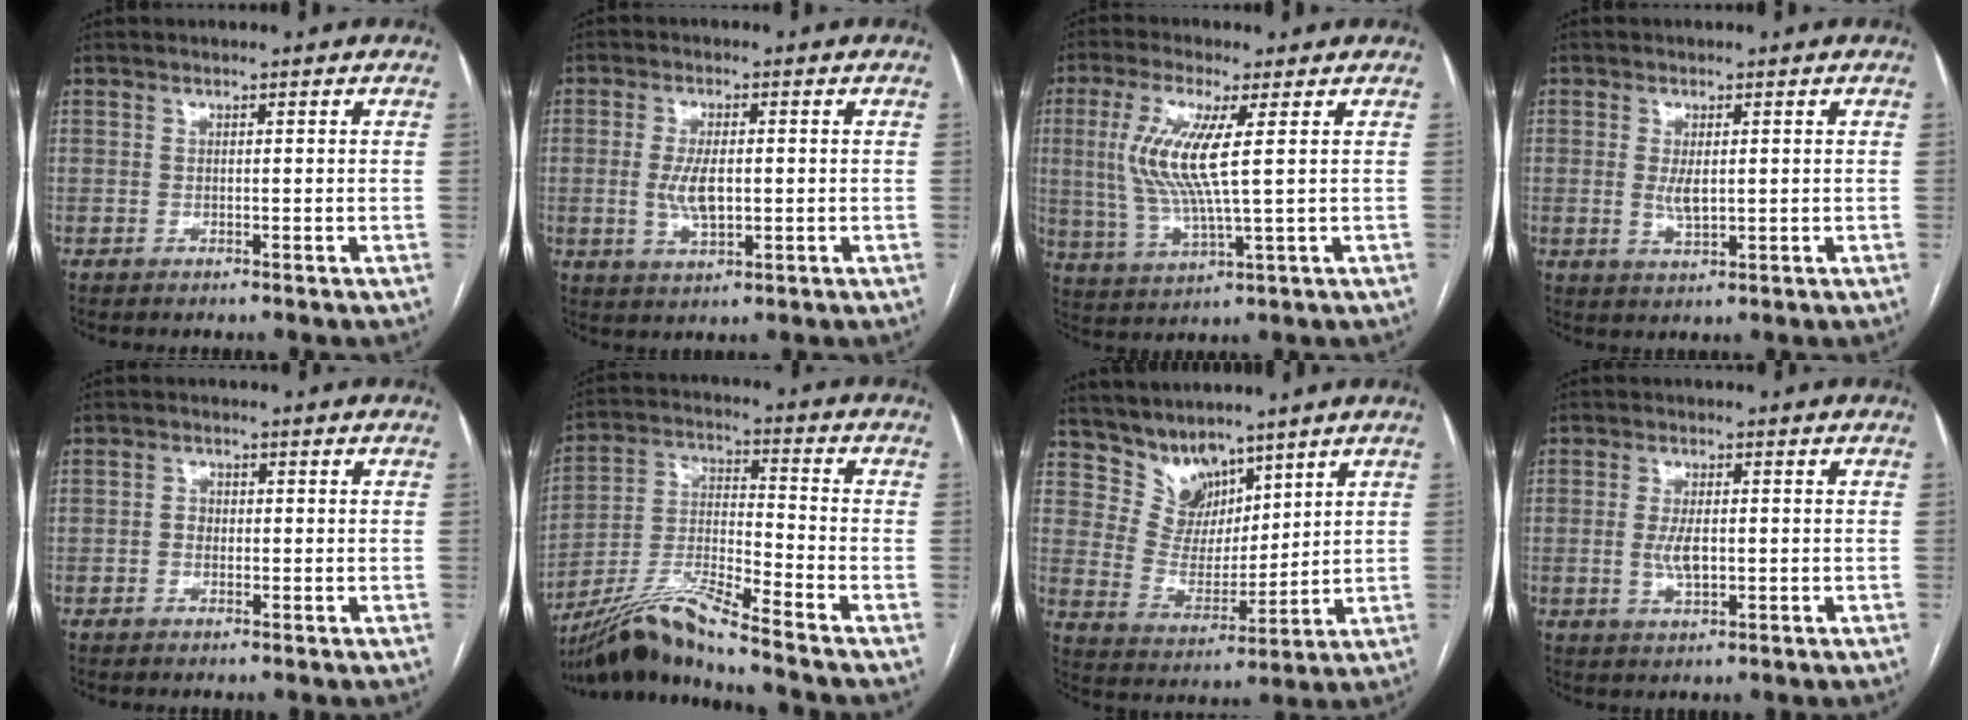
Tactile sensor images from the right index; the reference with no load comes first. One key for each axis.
{"total": 5.5, "fx": -0.3, "fy": 2.0, "fz": 5.1, "tx": -0.109, "ty": -0.003, "tz": -0.003}
{"total": 10.3, "fx": 2.0, "fy": 0.9, "fz": 10.1, "tx": -0.233, "ty": -0.004, "tz": 0.039}
{"total": 3.2, "fx": 0.2, "fy": 1.1, "fz": 3.0, "tx": -0.062, "ty": -0.007, "tz": 0.007}
{"total": 1.7, "fx": -0.3, "fy": 1.4, "fz": 0.9, "tx": -0.016, "ty": 0.007, "tz": -0.005}
{"total": 12.4, "fx": -10.6, "fy": -1.2, "fz": 6.3, "tx": -0.133, "ty": -0.010, "tz": -0.201}
{"total": 7.7, "fx": 6.3, "fy": 4.2, "fz": 1.1, "tx": -0.033, "ty": 0.011, "tz": 0.137}
{"total": 4.2, "fx": -0.4, "fy": 1.5, "fz": 3.9, "tx": -0.083, "ty": -0.003, "tz": -0.006}